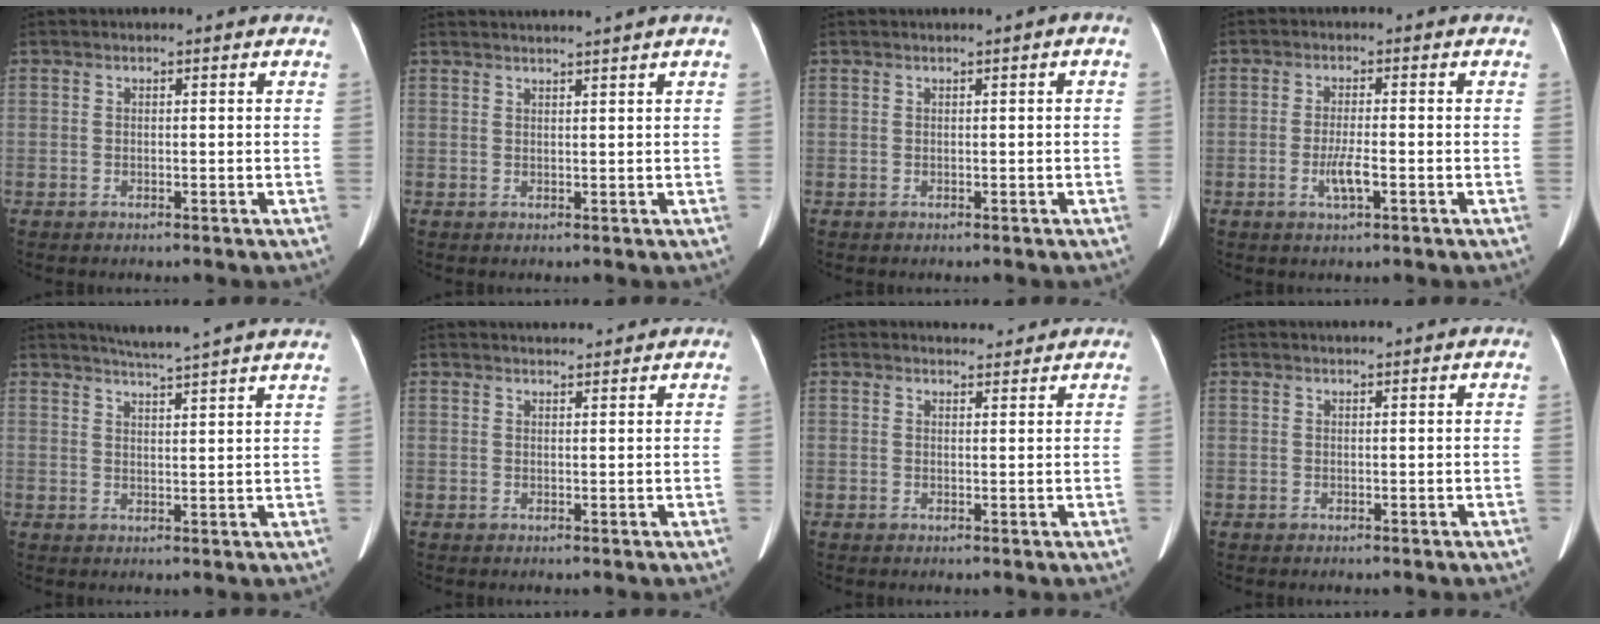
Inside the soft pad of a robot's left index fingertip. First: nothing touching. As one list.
[{"total": 4.1, "force": [3.5, -1.4, 1.7], "torque": [-0.018, 0.014, 0.047]}, {"total": 0.7, "force": [-0.1, 0.0, 0.7], "torque": [-0.013, 0.002, -0.001]}, {"total": 3.3, "force": [-1.2, 0.4, 3.0], "torque": [-0.063, -0.004, -0.022]}, {"total": 9.9, "force": [9.0, -1.3, 4.0], "torque": [-0.063, 0.003, 0.109]}, {"total": 2.4, "force": [2.4, 0.1, 0.2], "torque": [-0.009, 0.015, 0.036]}, {"total": 2.0, "force": [2.0, 0.5, -0.1], "torque": [-0.005, 0.001, 0.028]}, {"total": 0.7, "force": [0.7, -0.2, 0.1], "torque": [-0.008, 0.004, 0.017]}]